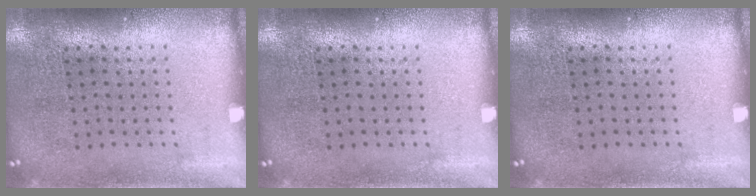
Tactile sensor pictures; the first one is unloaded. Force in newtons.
{"total": 0.0}
{"total": 0.0}